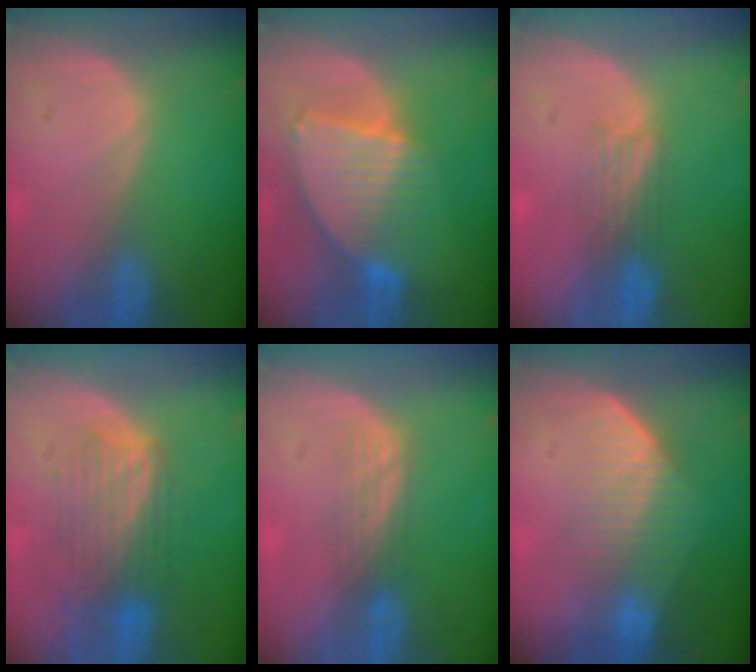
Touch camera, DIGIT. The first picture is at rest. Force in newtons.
{"total": 8.4, "press": 7.3, "slide": 4.1}
{"total": 3.9, "press": 3.2, "slide": 2.2}
{"total": 6.4, "press": 6.3, "slide": 0.6}
{"total": 3.1, "press": 2.6, "slide": 1.5}
{"total": 7.0, "press": 6.4, "slide": 3.0}